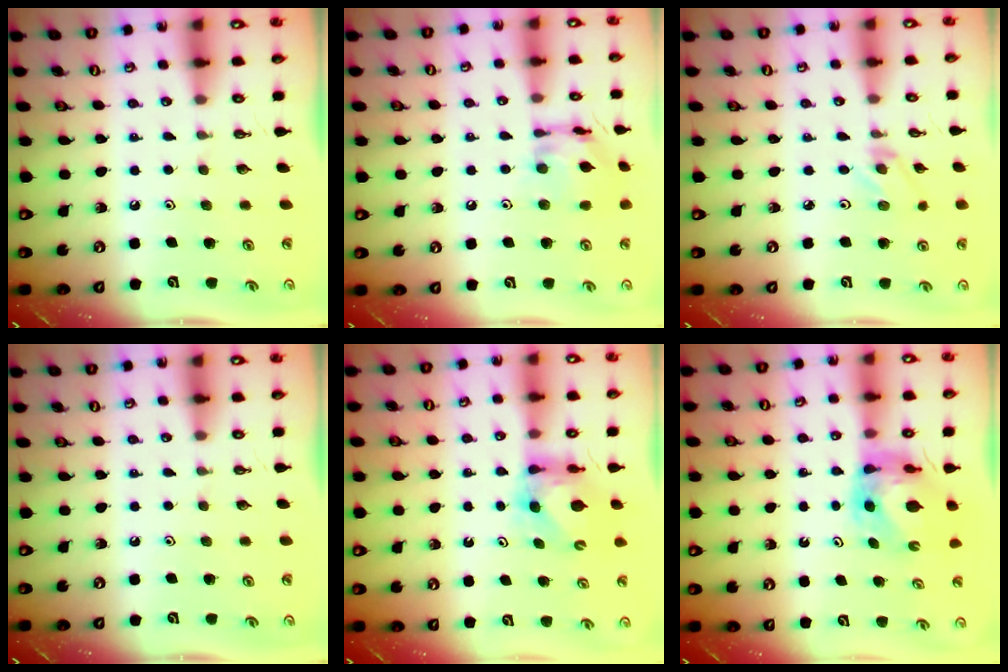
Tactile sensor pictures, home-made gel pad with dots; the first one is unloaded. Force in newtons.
{"total": 13.5, "press": 13.4, "slide": 1.1}
{"total": 2.2, "press": 2.2, "slide": 0.3}
{"total": 0.0}
{"total": 5.9, "press": 5.9, "slide": 0.6}
{"total": 6.3, "press": 6.3, "slide": 0.5}